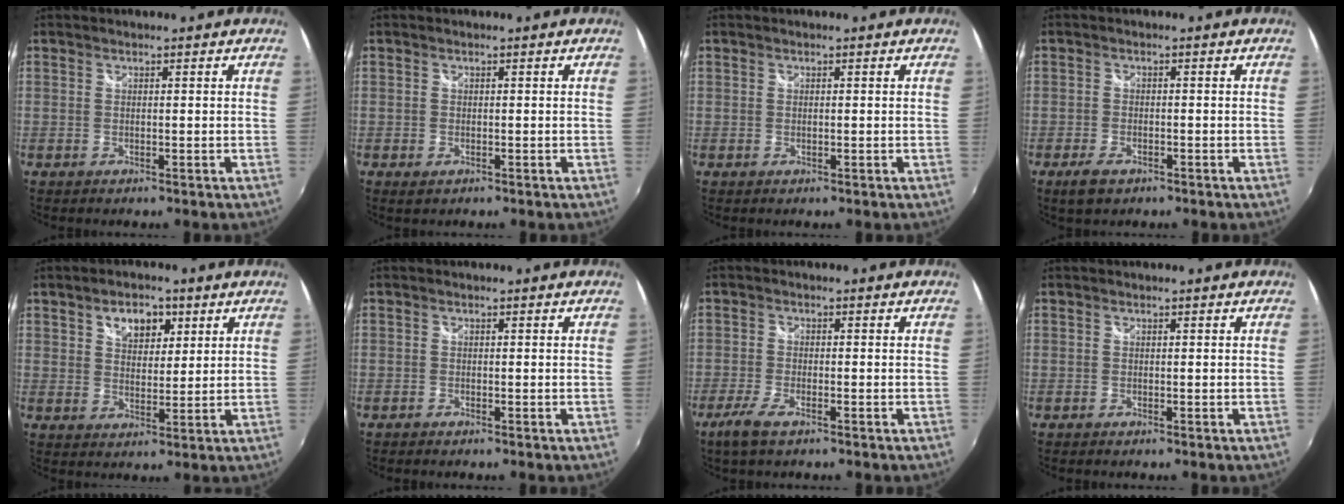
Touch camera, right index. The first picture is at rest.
{"total": 1.1, "force": [-0.6, 0.8, 0.6], "torque": [-0.010, -0.004, -0.010]}
{"total": 0.0}
{"total": 4.1, "force": [-2.7, 2.0, 2.4], "torque": [-0.058, -0.009, -0.048]}
{"total": 6.5, "force": [3.2, 4.1, 3.9], "torque": [-0.058, 0.015, 0.054]}
{"total": 0.7, "force": [-0.7, 0.3, 0.2], "torque": [-0.006, -0.002, -0.015]}
{"total": 4.8, "force": [-3.3, 1.2, 3.3], "torque": [-0.087, -0.010, -0.065]}
{"total": 0.0}